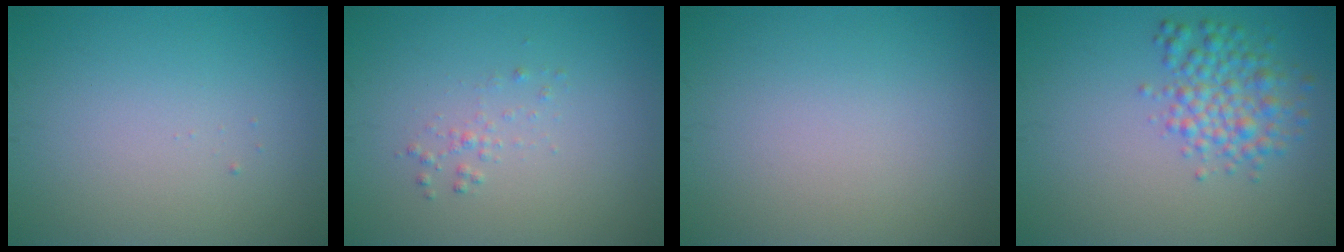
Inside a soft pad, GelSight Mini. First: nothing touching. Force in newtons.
{"total": 0.9, "press": 0.9, "slide": 0.0}
{"total": 0.0}
{"total": 3.6, "press": 3.6, "slide": 0.0}